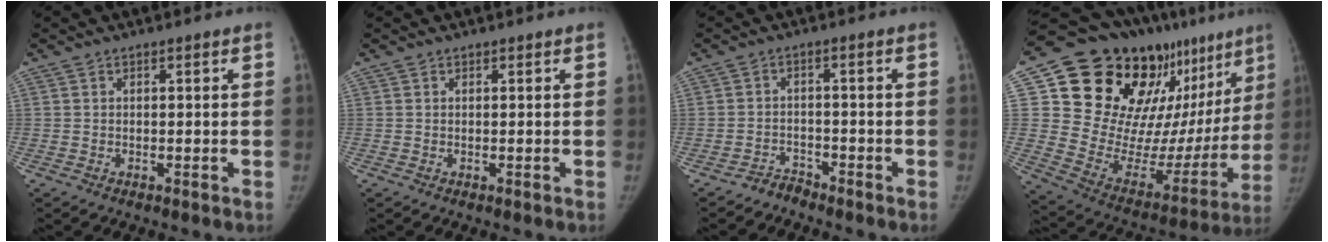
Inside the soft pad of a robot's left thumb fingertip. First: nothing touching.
{"total": 0.0}
{"total": 2.5, "force": [-2.4, 0.6, -0.8], "torque": [0.027, 0.010, -0.044]}
{"total": 29.8, "force": [17.7, 15.3, 18.5], "torque": [-0.231, -0.056, 0.276]}